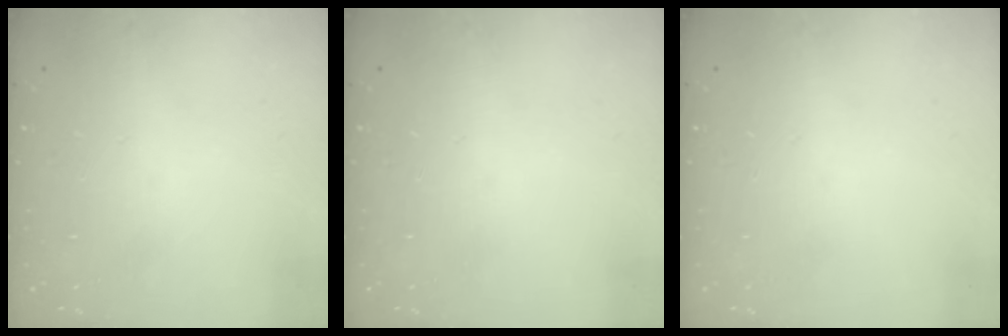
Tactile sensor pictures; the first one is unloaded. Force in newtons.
{"total": 0.0}
{"total": 0.0}